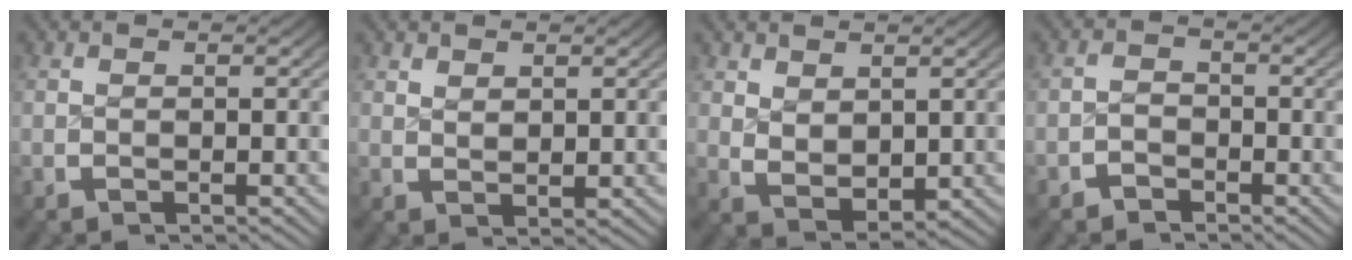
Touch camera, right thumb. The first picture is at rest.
{"total": 1.4, "force": [1.3, 0.3, 0.6], "torque": [-0.004, -0.004, 0.034]}
{"total": 3.8, "force": [0.9, 2.6, 2.6], "torque": [-0.058, -0.020, 0.034]}
{"total": 1.8, "force": [-1.4, 1.0, 0.4], "torque": [-0.003, -0.007, -0.023]}